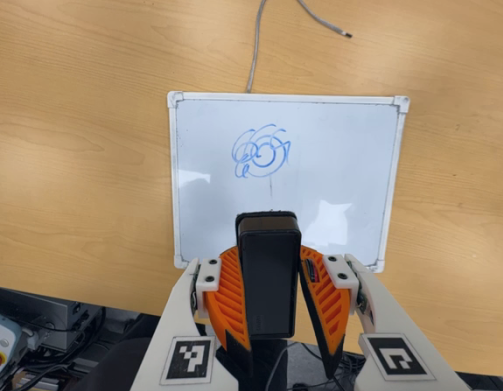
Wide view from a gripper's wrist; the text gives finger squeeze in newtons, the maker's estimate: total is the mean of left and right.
{"total": 8.6, "left": 7.6, "right": 9.6}